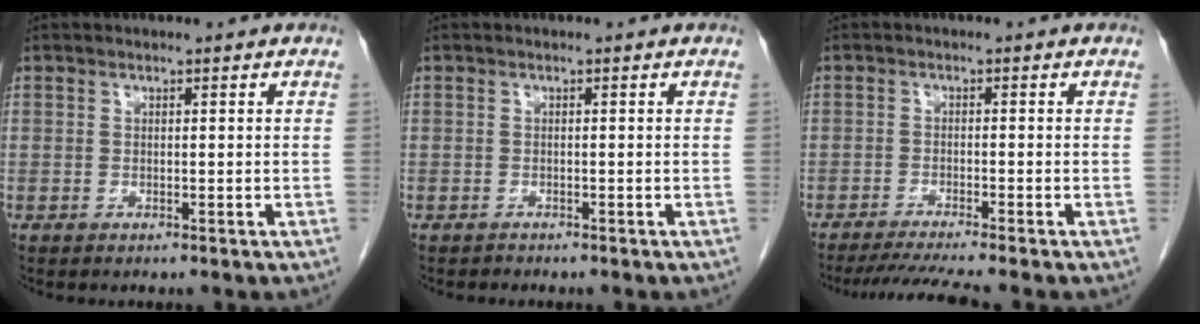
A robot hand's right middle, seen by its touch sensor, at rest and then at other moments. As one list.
[{"total": 0.5, "force": [-0.5, 0.1, -0.1], "torque": [-0.010, -0.003, -0.010]}, {"total": 7.0, "force": [-6.0, -1.3, 3.2], "torque": [-0.047, -0.021, -0.098]}]